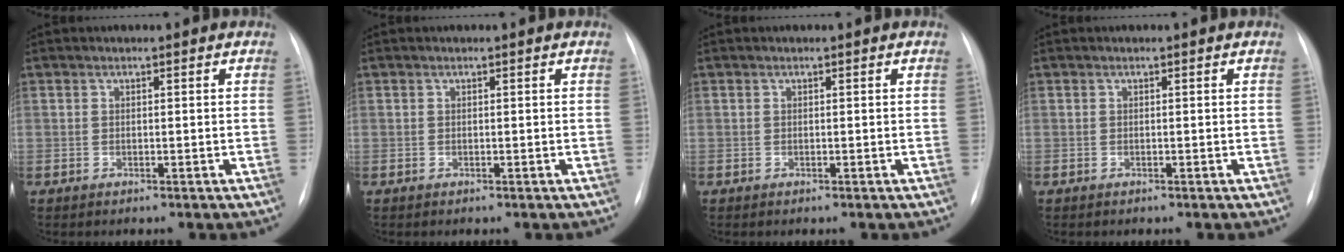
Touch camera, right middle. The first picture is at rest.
{"total": 0.0}
{"total": 0.0}
{"total": 0.0}